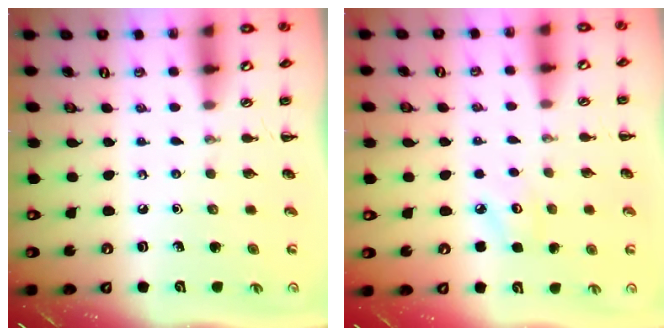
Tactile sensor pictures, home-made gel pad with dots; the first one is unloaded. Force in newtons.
{"total": 3.6, "press": 3.5, "slide": 0.7}